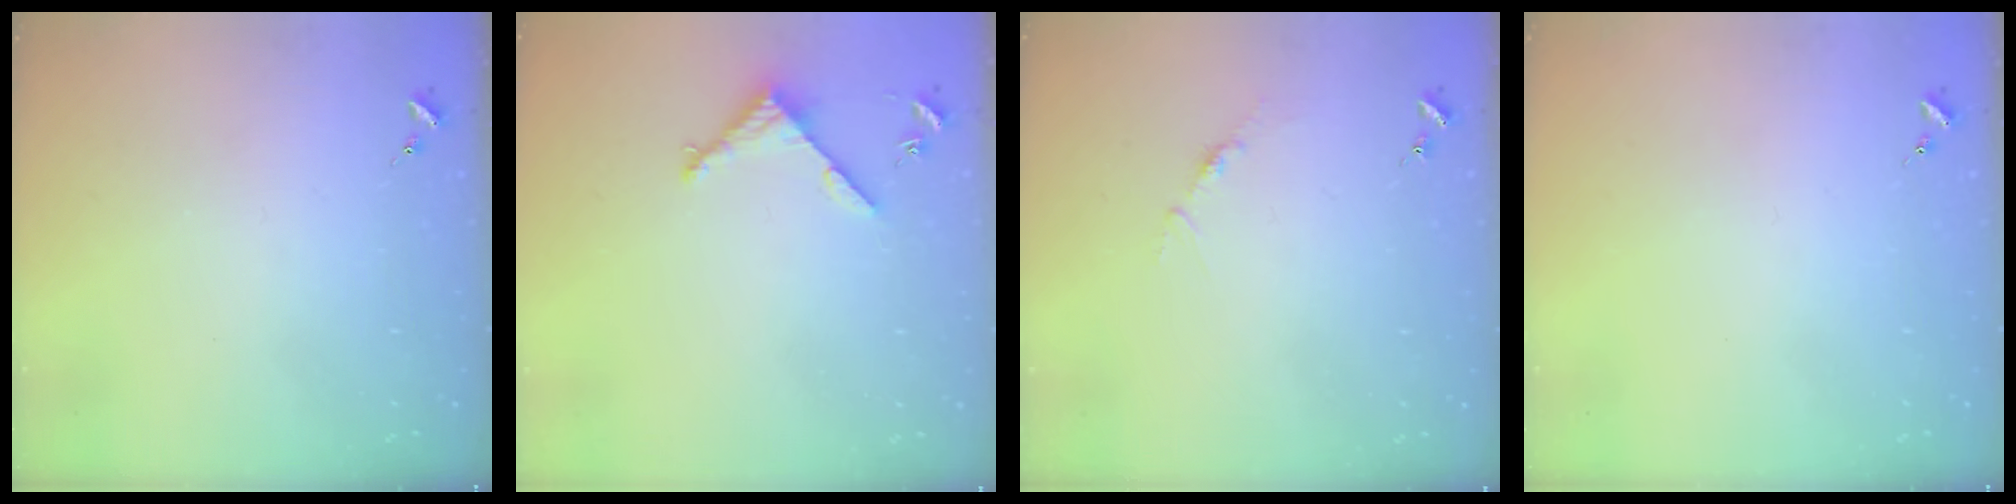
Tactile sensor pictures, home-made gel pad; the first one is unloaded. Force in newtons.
{"total": 3.6, "press": 3.6, "slide": 0.3}
{"total": 3.4, "press": 3.4, "slide": 0.4}
{"total": 0.0}